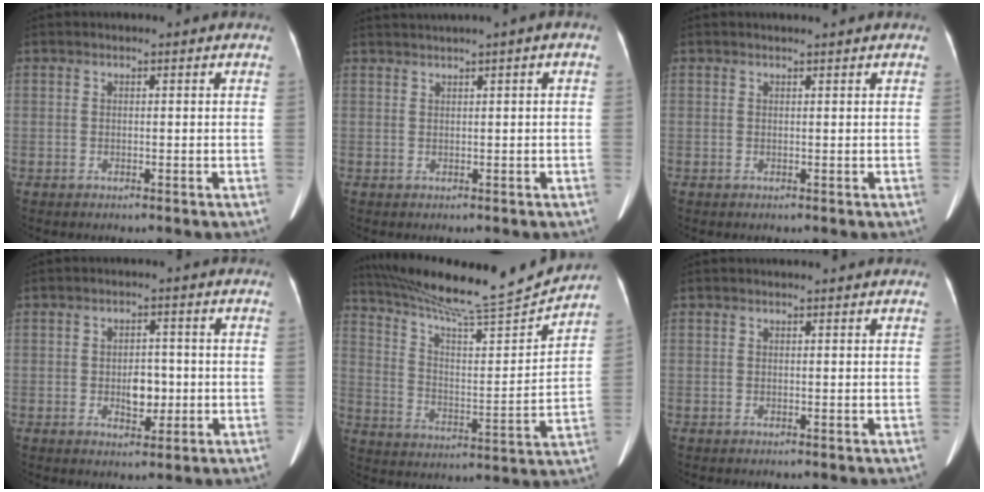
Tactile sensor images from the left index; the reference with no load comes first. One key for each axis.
{"total": 2.5, "fx": 1.3, "fy": -0.4, "fz": 2.1, "tx": -0.046, "ty": 0.015, "tz": 0.031}
{"total": 1.1, "fx": 1.0, "fy": -0.1, "fz": 0.4, "tx": -0.005, "ty": 0.009, "tz": 0.018}
{"total": 4.1, "fx": -0.7, "fy": 2.4, "fz": 3.2, "tx": -0.048, "ty": 0.003, "tz": -0.007}
{"total": 18.8, "fx": 17.5, "fy": -0.8, "fz": 7.1, "tx": -0.128, "ty": -0.029, "tz": 0.271}
{"total": 1.0, "fx": 1.0, "fy": 0.1, "fz": 0.4, "tx": -0.007, "ty": 0.010, "tz": 0.015}